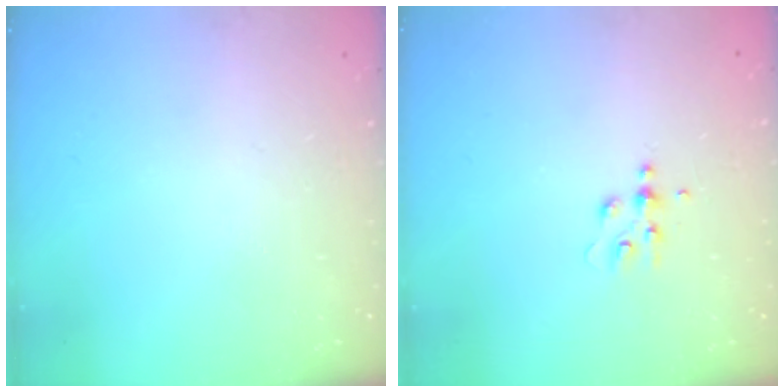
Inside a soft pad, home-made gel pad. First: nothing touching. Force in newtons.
{"total": 4.5, "press": 4.5, "slide": 0.5}